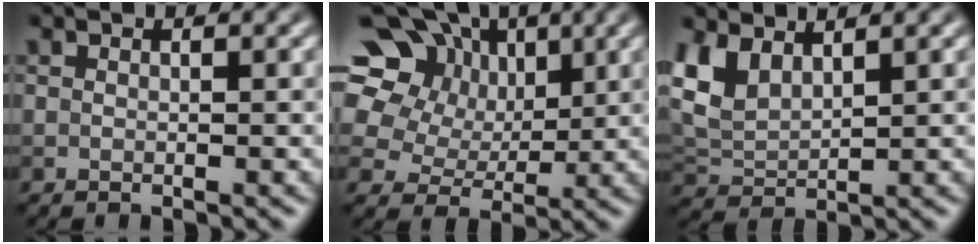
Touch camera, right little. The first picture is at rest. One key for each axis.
{"total": 17.9, "fx": 6.9, "fy": 14.2, "fz": 8.5, "tx": -0.199, "ty": 0.047, "tz": 0.120}
{"total": 4.2, "fx": 2.5, "fy": 2.3, "fz": 2.4, "tx": -0.063, "ty": 0.002, "tz": 0.054}